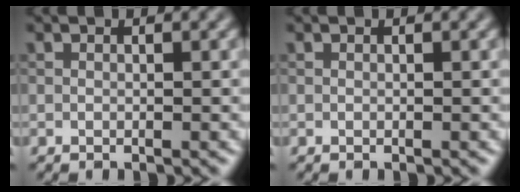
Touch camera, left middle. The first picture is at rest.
{"total": 0.0}